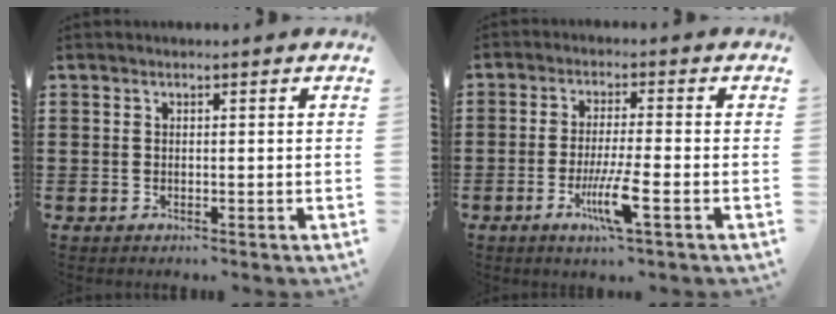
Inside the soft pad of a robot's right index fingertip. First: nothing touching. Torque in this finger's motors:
{"motor_torque": [1.56, 0.58, 0.49, 0.15]}